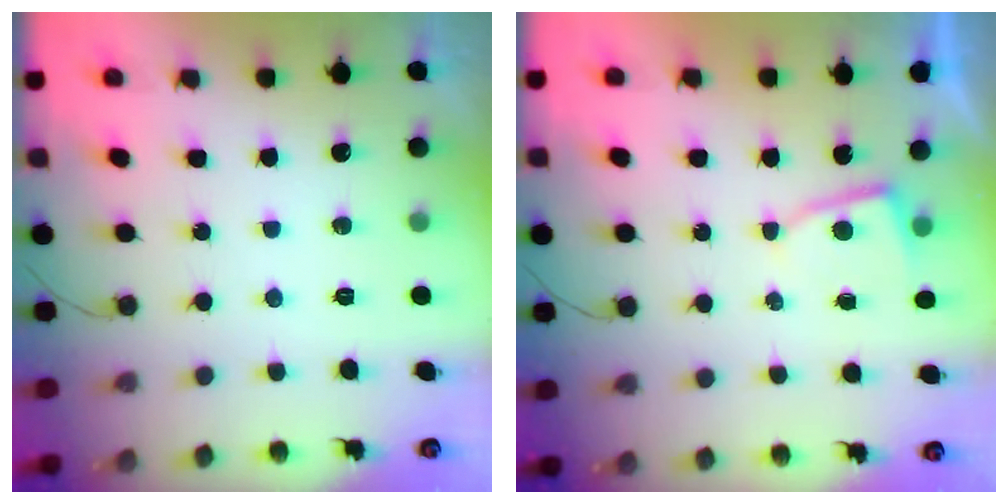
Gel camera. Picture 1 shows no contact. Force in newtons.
{"total": 3.0, "press": 3.0, "slide": 0.4}